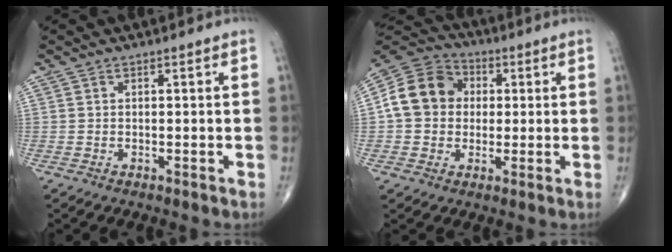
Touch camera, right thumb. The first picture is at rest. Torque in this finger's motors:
{"motor_torque": [1.10, 2.43, 0.82, -0.54, 0.12]}